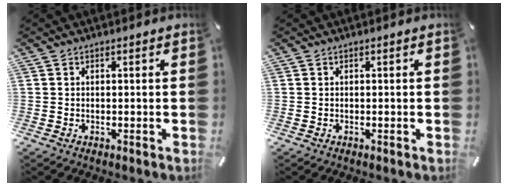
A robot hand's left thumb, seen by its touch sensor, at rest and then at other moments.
{"total": 0.0}